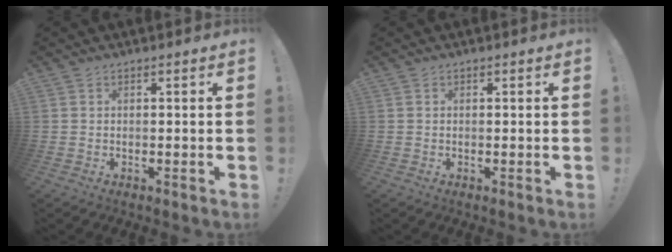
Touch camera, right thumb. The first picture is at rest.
{"total": 0.0}